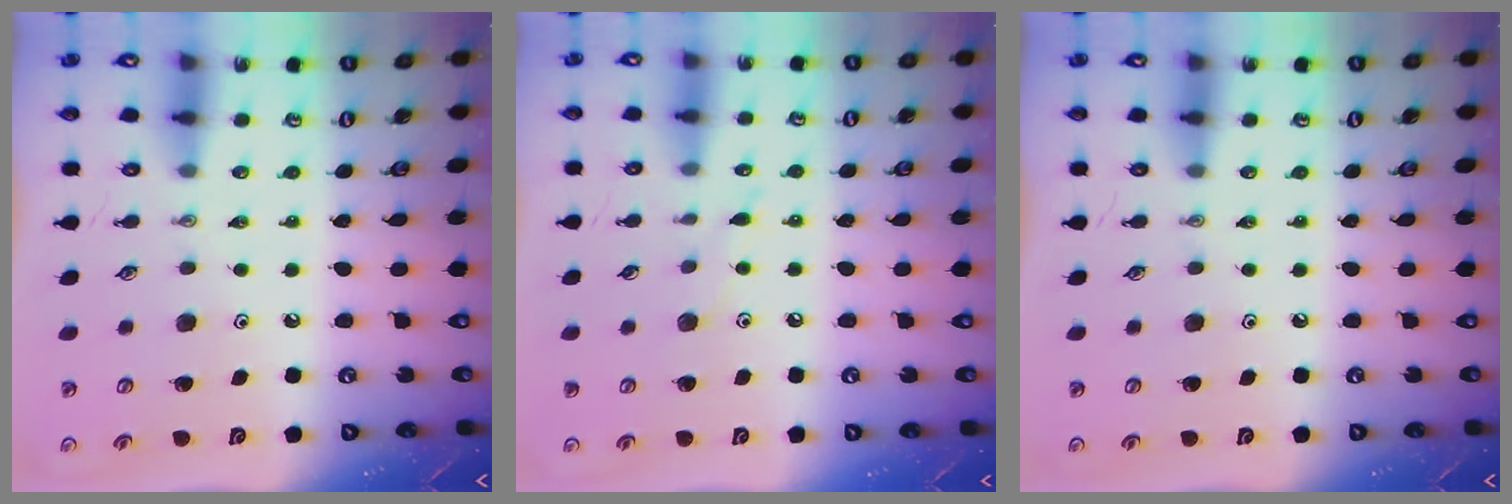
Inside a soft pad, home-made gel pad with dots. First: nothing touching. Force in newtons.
{"total": 5.8, "press": 5.8, "slide": 0.7}
{"total": 0.0}